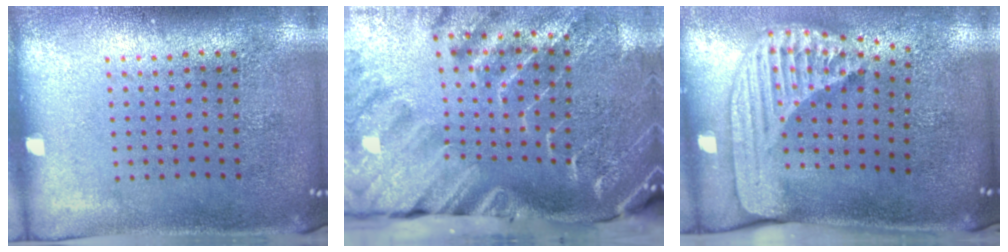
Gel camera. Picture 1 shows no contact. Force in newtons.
{"total": 4.6, "press": 3.4, "slide": 3.1}
{"total": 2.4, "press": 1.8, "slide": 1.7}